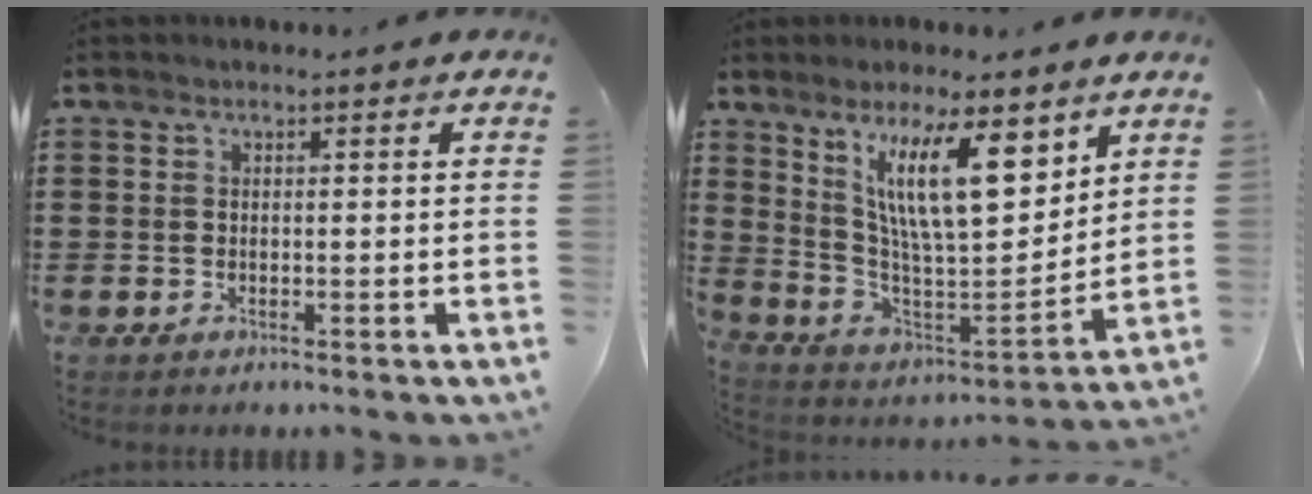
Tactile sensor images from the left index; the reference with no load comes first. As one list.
[{"total": 14.2, "force": [8.2, 3.8, 11.0], "torque": [-0.213, -0.026, 0.143]}]